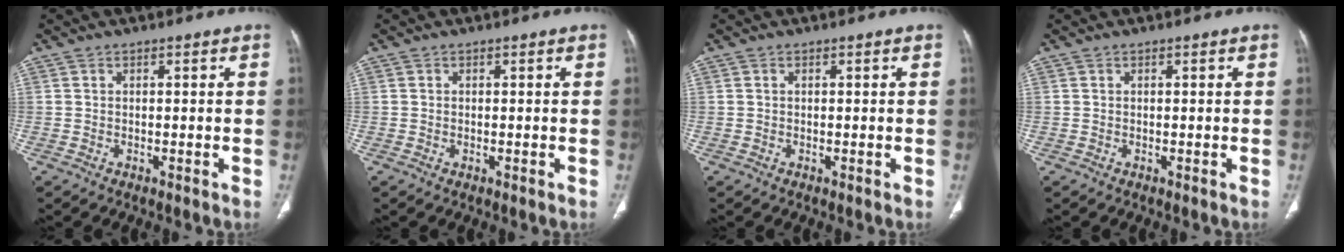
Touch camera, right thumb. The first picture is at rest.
{"total": 0.0}
{"total": 0.0}
{"total": 0.0}